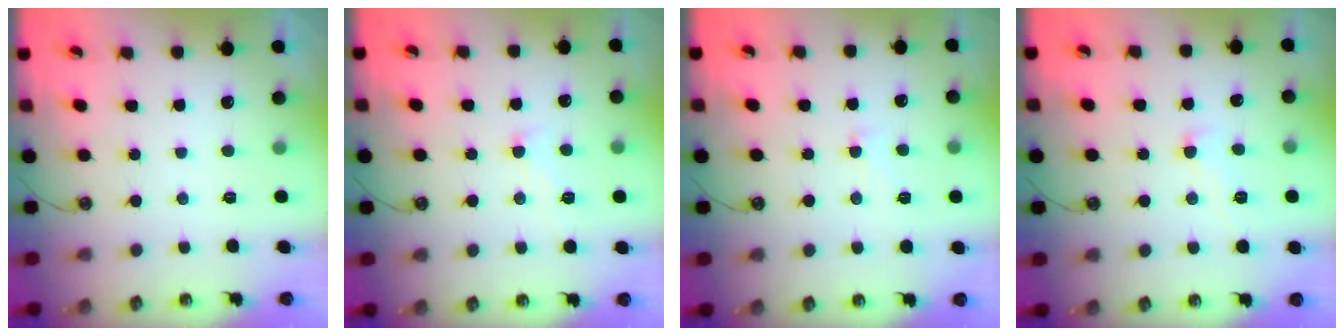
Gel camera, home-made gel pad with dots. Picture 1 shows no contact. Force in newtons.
{"total": 2.4, "press": 2.4, "slide": 0.3}
{"total": 0.6, "press": 0.0, "slide": 0.6}
{"total": 1.2, "press": 1.2, "slide": 0.2}